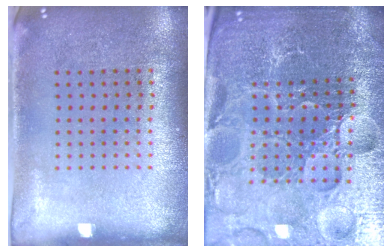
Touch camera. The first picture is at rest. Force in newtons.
{"total": 5.5, "press": 5.2, "slide": 1.8}